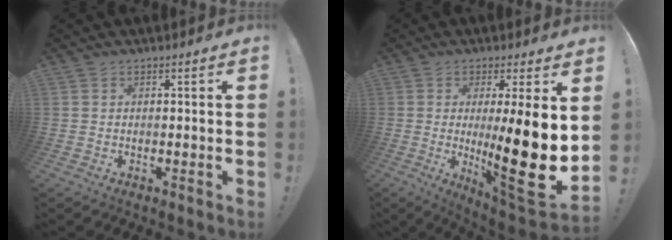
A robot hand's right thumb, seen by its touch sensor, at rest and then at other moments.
{"total": 19.7, "force": [-0.6, 2.9, 19.5], "torque": [-0.296, -0.030, -0.004]}